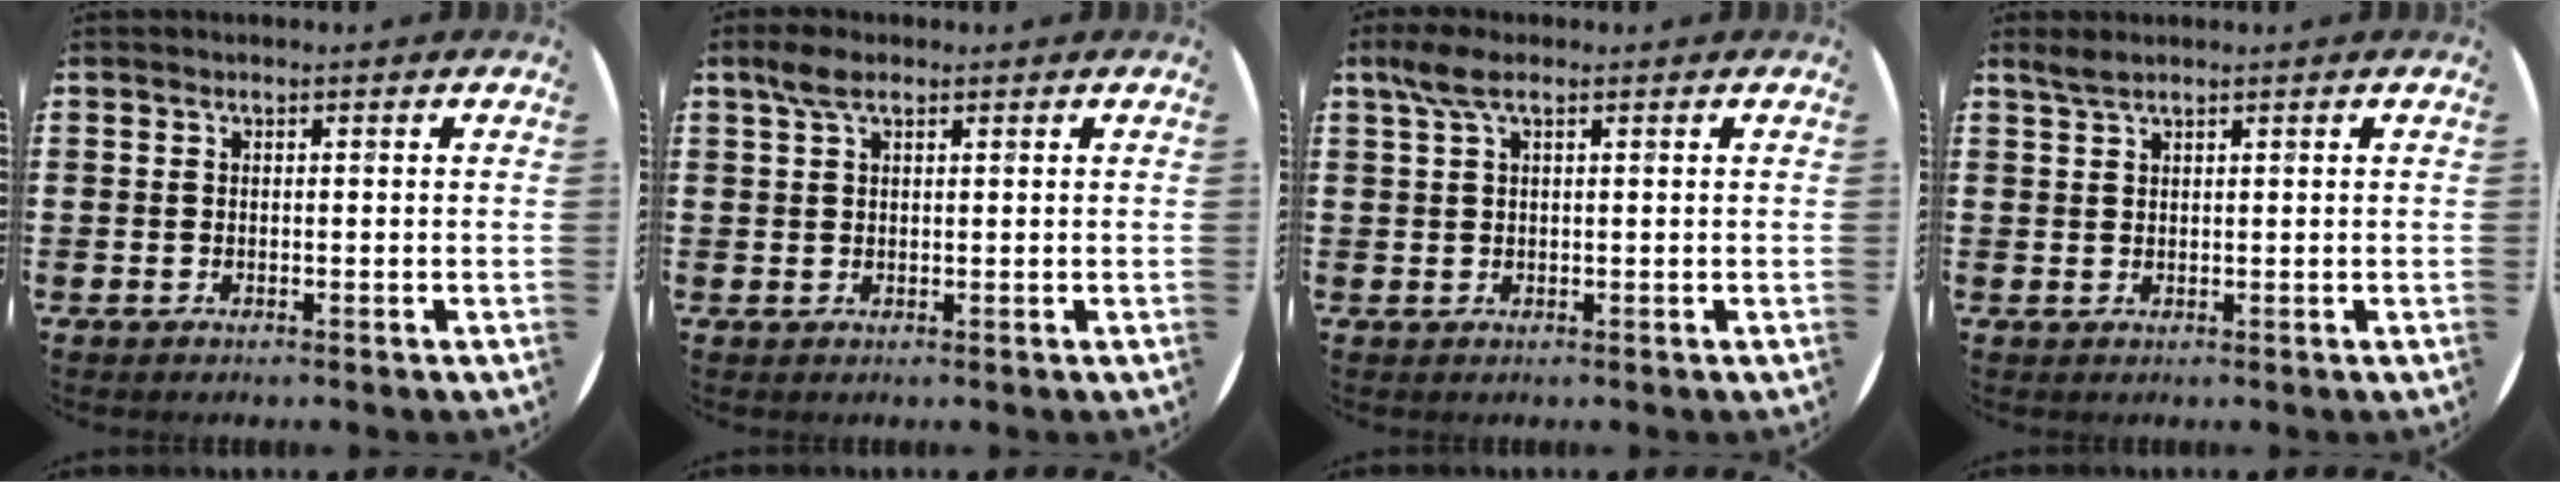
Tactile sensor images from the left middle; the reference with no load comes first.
{"total": 2.7, "force": [1.6, 1.2, 1.8], "torque": [-0.031, 0.005, 0.026]}
{"total": 2.9, "force": [1.6, 0.8, 2.3], "torque": [-0.048, 0.006, 0.028]}
{"total": 1.5, "force": [1.4, 0.1, 0.6], "torque": [-0.014, 0.002, 0.025]}